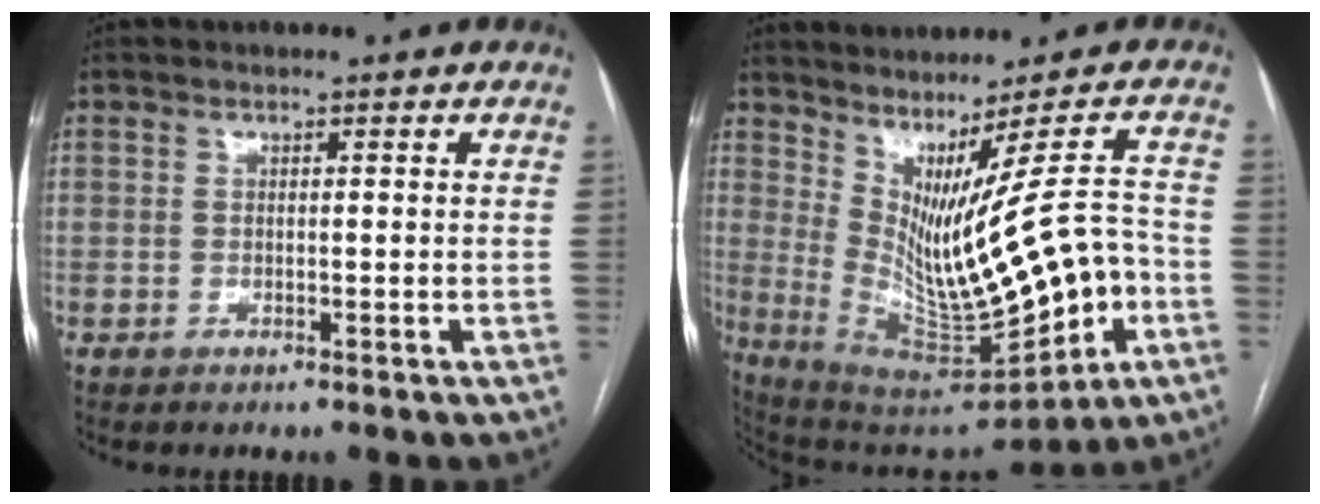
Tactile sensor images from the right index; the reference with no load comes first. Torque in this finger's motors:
{"motor_torque": [0.74, 0.04, 0.73, 0.21]}